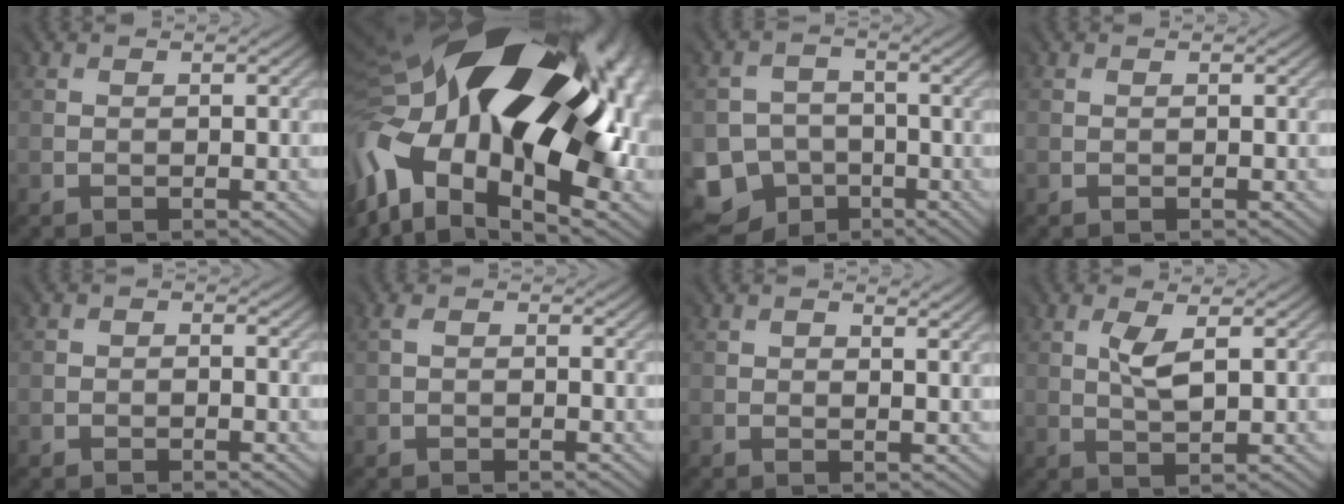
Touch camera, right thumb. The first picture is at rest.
{"total": 22.3, "force": [-1.1, 13.8, 17.4], "torque": [-0.340, -0.085, 0.001]}
{"total": 8.4, "force": [-4.6, 6.6, 2.5], "torque": [-0.061, -0.030, -0.088]}
{"total": 0.0}
{"total": 0.8, "force": [-0.7, 0.2, -0.3], "torque": [0.005, 0.000, -0.017]}
{"total": 0.9, "force": [-0.2, 0.7, 0.6], "torque": [-0.015, 0.000, -0.007]}
{"total": 2.1, "force": [1.0, 0.9, 1.6], "torque": [-0.032, -0.003, 0.016]}
{"total": 3.4, "force": [1.1, 1.2, 3.0], "torque": [-0.073, -0.003, 0.024]}